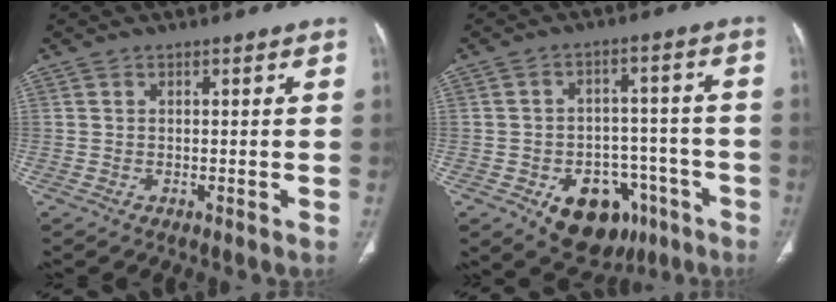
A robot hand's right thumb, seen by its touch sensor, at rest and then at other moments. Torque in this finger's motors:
{"motor_torque": [5.01, 0.00, 0.93, -0.85, 0.04]}